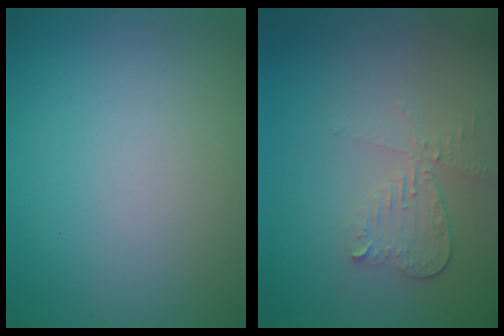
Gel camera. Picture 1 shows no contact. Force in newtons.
{"total": 2.5, "press": 2.3, "slide": 0.9}